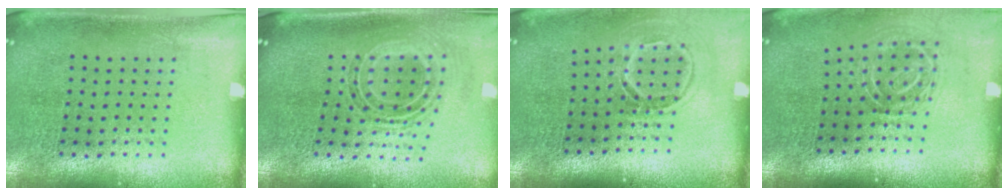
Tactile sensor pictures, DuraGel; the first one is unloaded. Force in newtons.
{"total": 0.9, "press": 0.9, "slide": 0.4}
{"total": 1.6, "press": 1.1, "slide": 1.1}
{"total": 1.9, "press": 1.2, "slide": 1.5}